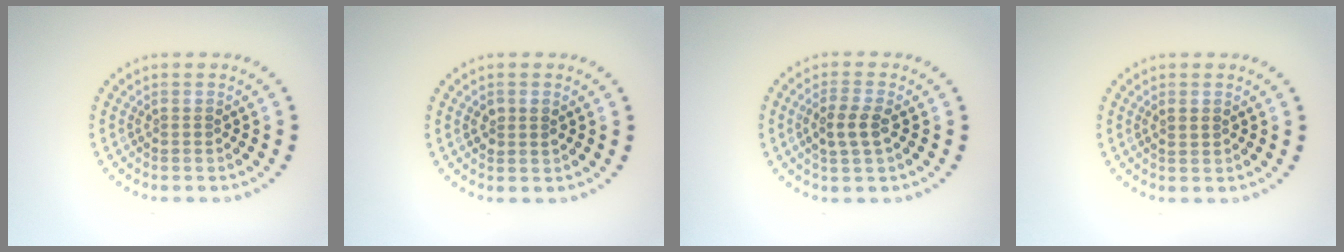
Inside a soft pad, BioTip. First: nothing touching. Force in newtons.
{"total": 1.4, "press": 1.4, "slide": 0.2}
{"total": 2.6, "press": 2.5, "slide": 0.8}
{"total": 0.6, "press": 0.6, "slide": 0.2}